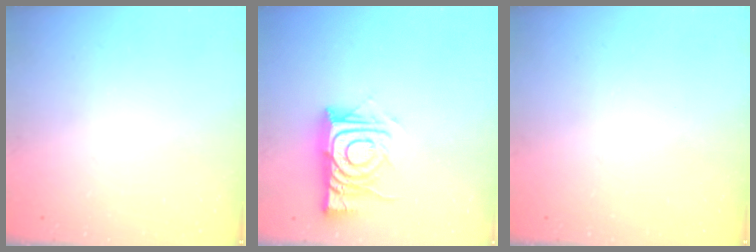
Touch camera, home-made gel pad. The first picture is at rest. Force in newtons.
{"total": 12.5, "press": 12.5, "slide": 1.1}
{"total": 2.7, "press": 2.7, "slide": 0.3}